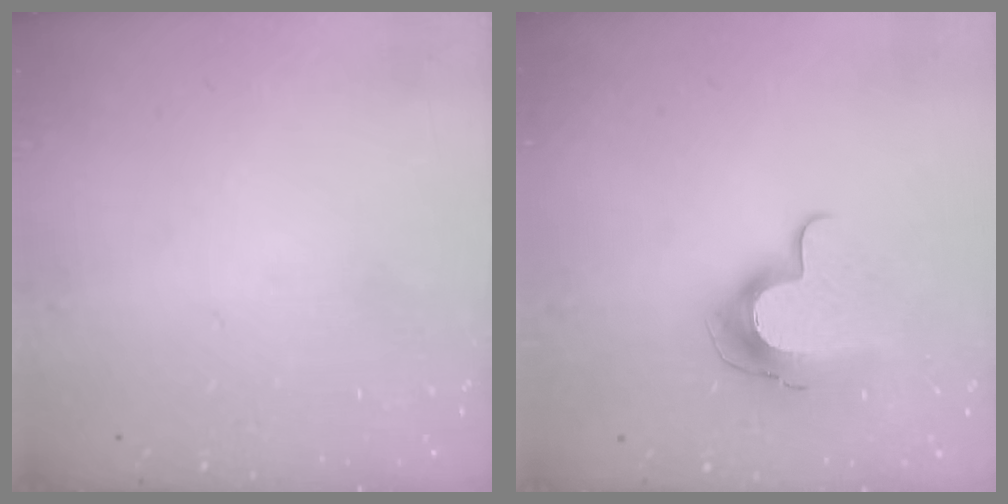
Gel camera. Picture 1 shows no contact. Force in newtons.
{"total": 10.7, "press": 10.7, "slide": 0.8}